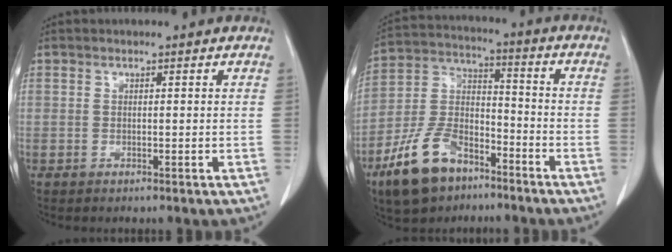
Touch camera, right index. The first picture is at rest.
{"total": 13.3, "force": [-8.6, 6.9, 7.5], "torque": [-0.161, 0.006, -0.163]}